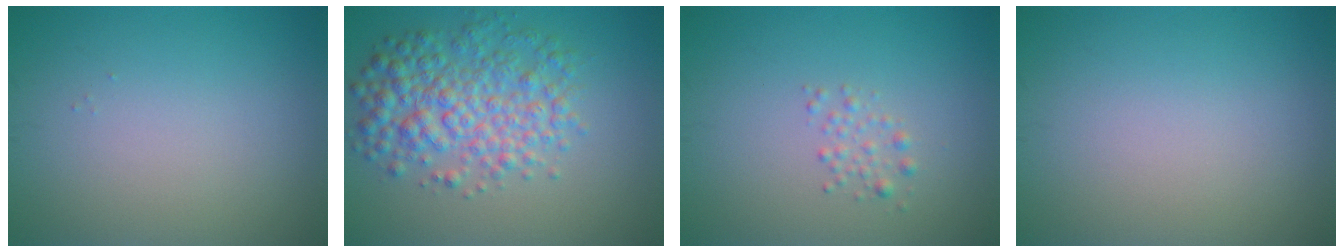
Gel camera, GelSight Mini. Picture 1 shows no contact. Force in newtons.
{"total": 5.9, "press": 5.9, "slide": 0.1}
{"total": 1.2, "press": 1.2, "slide": 0.0}
{"total": 0.0}